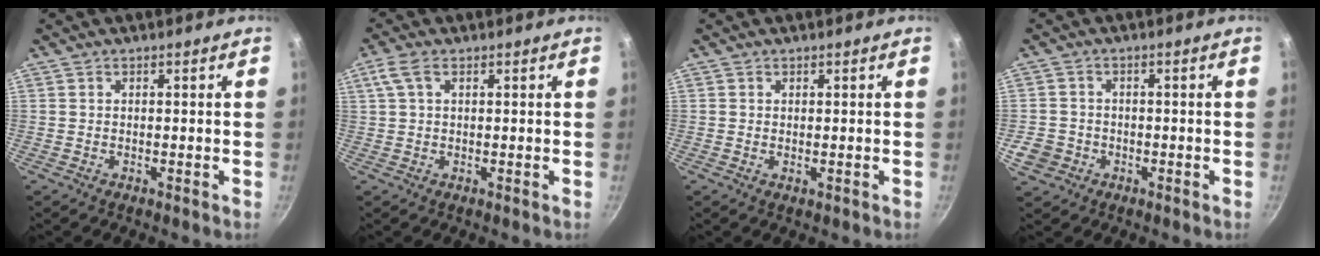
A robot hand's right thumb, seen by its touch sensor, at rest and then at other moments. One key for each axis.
{"total": 3.8, "fx": 1.5, "fy": 2.0, "fz": 2.8, "tx": -0.061, "ty": 0.011, "tz": 0.031}
{"total": 0.6, "fx": 0.2, "fy": 0.3, "fz": 0.4, "tx": -0.005, "ty": -0.004, "tz": 0.003}
{"total": 5.2, "fx": -1.7, "fy": 4.6, "fz": 1.6, "tx": -0.021, "ty": 0.019, "tz": -0.027}